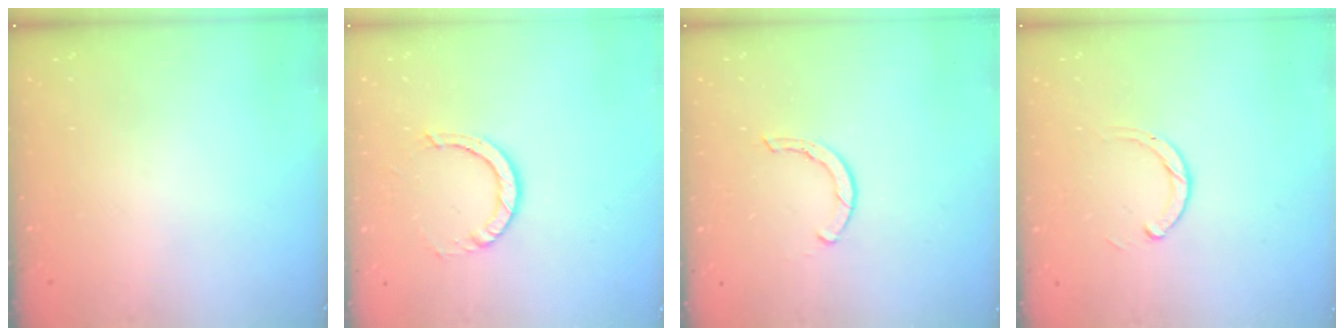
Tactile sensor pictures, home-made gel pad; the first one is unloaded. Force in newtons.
{"total": 7.0, "press": 6.9, "slide": 0.9}
{"total": 1.7, "press": 1.6, "slide": 0.3}
{"total": 2.3, "press": 2.3, "slide": 0.3}